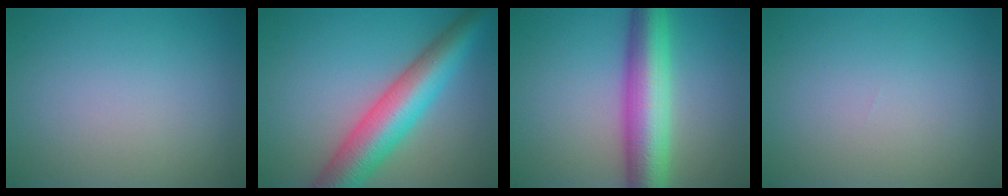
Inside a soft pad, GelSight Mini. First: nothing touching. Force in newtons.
{"total": 8.5, "press": 8.5, "slide": 0.2}
{"total": 8.2, "press": 8.2, "slide": 0.2}
{"total": 0.0}